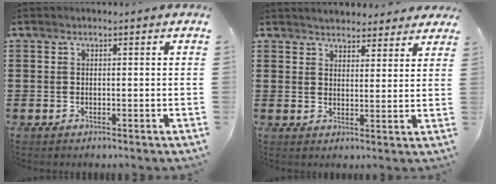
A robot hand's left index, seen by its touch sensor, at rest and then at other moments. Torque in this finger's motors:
{"motor_torque": [2.14, 0.00, 0.26, 0.06]}